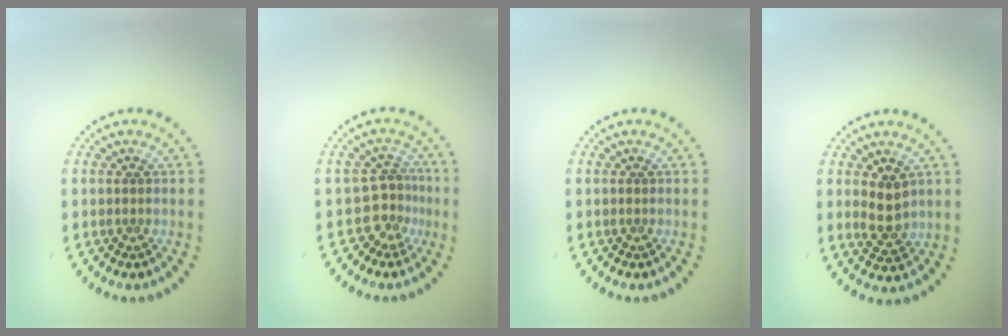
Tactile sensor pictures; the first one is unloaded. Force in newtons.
{"total": 2.7, "press": 1.9, "slide": 2.0}
{"total": 0.0}
{"total": 2.9, "press": 2.8, "slide": 0.9}